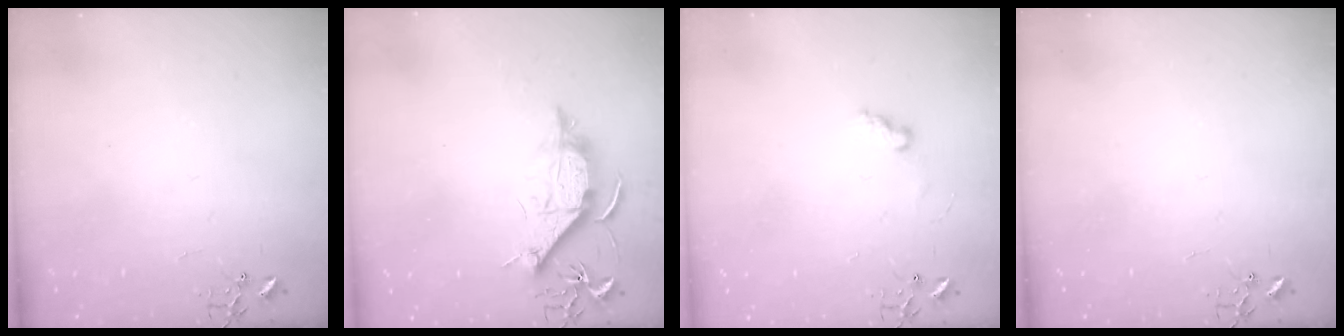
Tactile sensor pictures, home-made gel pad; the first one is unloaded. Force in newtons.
{"total": 11.3, "press": 11.3, "slide": 0.0}
{"total": 5.3, "press": 5.3, "slide": 0.1}
{"total": 0.0}